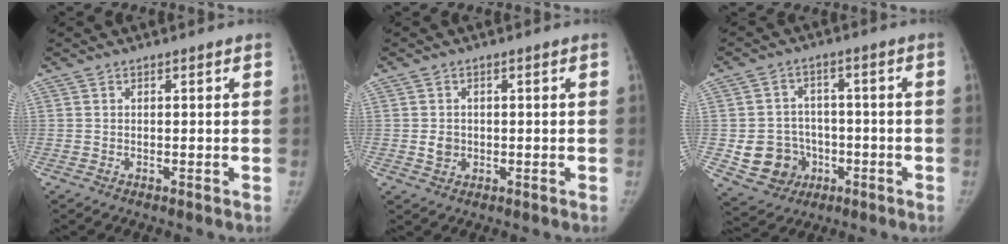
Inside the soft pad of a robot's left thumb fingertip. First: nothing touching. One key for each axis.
{"total": 2.7, "fx": -0.3, "fy": 2.4, "fz": 1.2, "tx": -0.010, "ty": 0.003, "tz": -0.003}
{"total": 10.2, "fx": -2.7, "fy": 9.2, "fz": 3.3, "tx": -0.034, "ty": 0.020, "tz": -0.030}